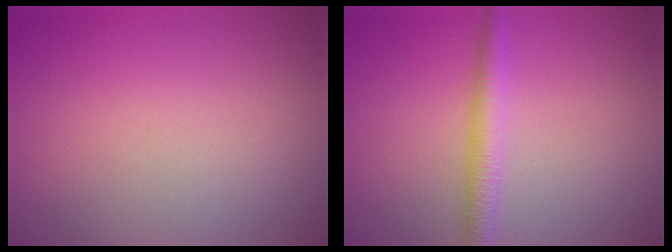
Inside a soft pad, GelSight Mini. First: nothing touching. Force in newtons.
{"total": 2.4, "press": 2.4, "slide": 0.0}